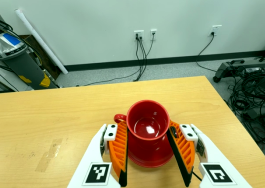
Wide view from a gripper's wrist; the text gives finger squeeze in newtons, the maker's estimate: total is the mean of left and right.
{"total": 2.6, "left": 2.3, "right": 2.9}